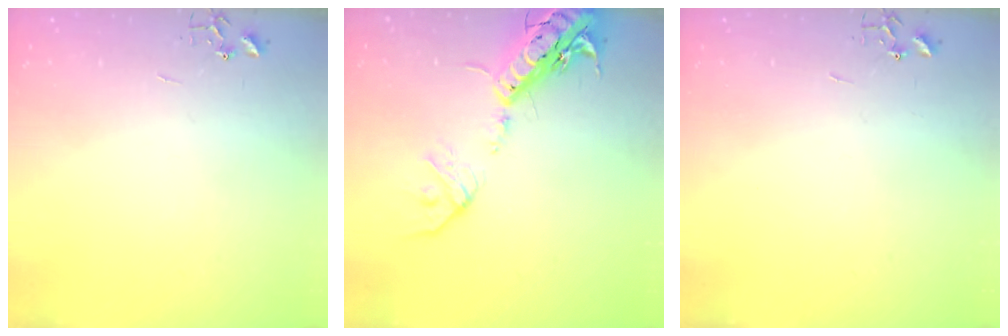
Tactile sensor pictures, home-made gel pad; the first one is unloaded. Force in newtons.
{"total": 18.7, "press": 18.3, "slide": 3.9}
{"total": 0.0}